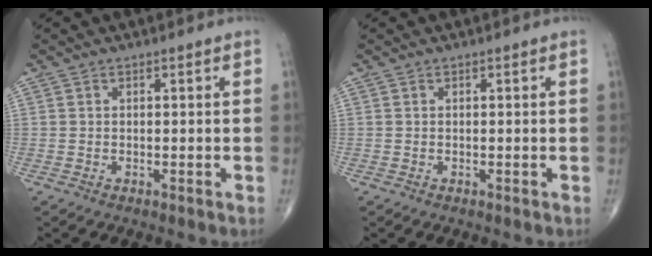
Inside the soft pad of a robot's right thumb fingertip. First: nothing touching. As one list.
[{"total": 0.0}]